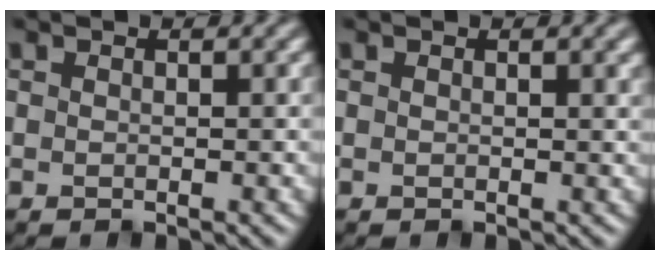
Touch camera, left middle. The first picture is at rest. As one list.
[{"total": 1.7, "force": [1.0, 0.4, 1.3], "torque": [-0.010, 0.006, 0.015]}]